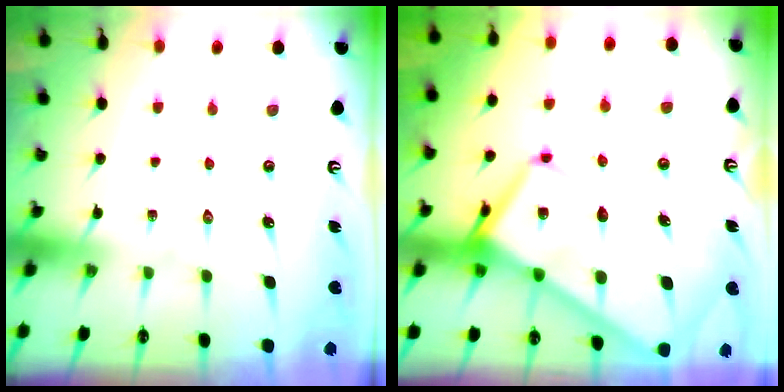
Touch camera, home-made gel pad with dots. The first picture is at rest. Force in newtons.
{"total": 16.9, "press": 16.8, "slide": 1.8}